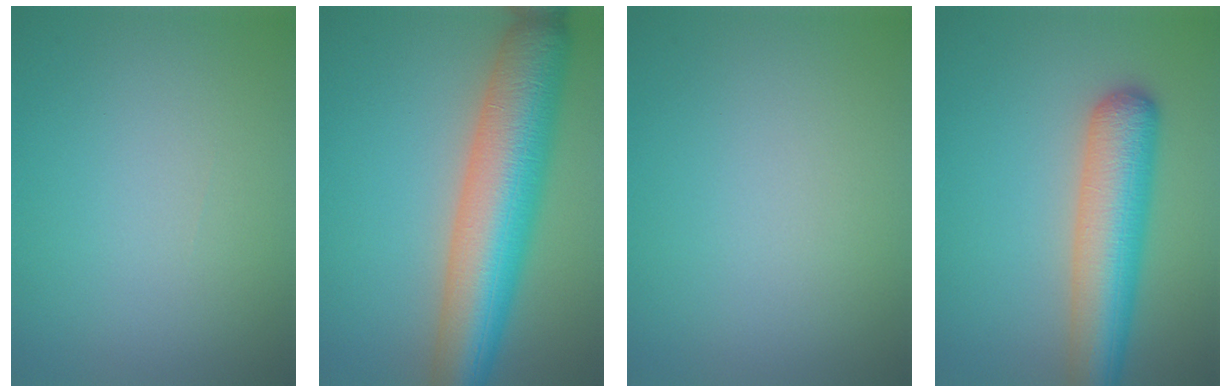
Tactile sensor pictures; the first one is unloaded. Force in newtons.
{"total": 10.9, "press": 10.9, "slide": 0.3}
{"total": 0.0}
{"total": 7.2, "press": 7.2, "slide": 0.3}